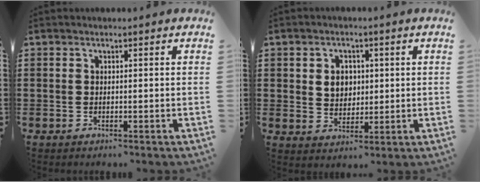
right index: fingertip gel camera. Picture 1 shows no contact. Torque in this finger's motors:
{"motor_torque": [0.63, 0.38, 0.35, 0.05]}